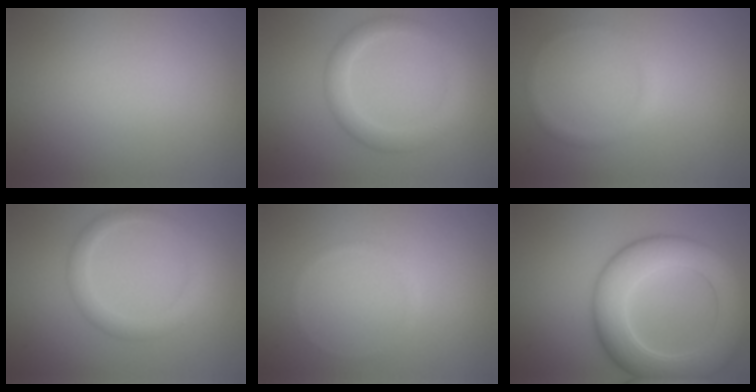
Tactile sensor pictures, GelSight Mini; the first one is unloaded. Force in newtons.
{"total": 3.1, "press": 3.1, "slide": 0.2}
{"total": 0.9, "press": 0.9, "slide": 0.1}
{"total": 2.7, "press": 2.7, "slide": 0.1}
{"total": 0.6, "press": 0.6, "slide": 0.0}
{"total": 8.6, "press": 8.6, "slide": 0.2}